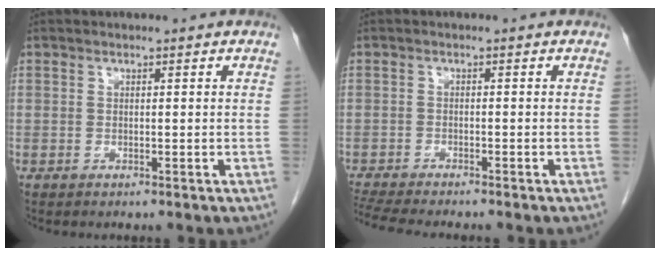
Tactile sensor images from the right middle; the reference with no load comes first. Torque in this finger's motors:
{"motor_torque": [0.04, -0.02, 0.05, 0.04]}